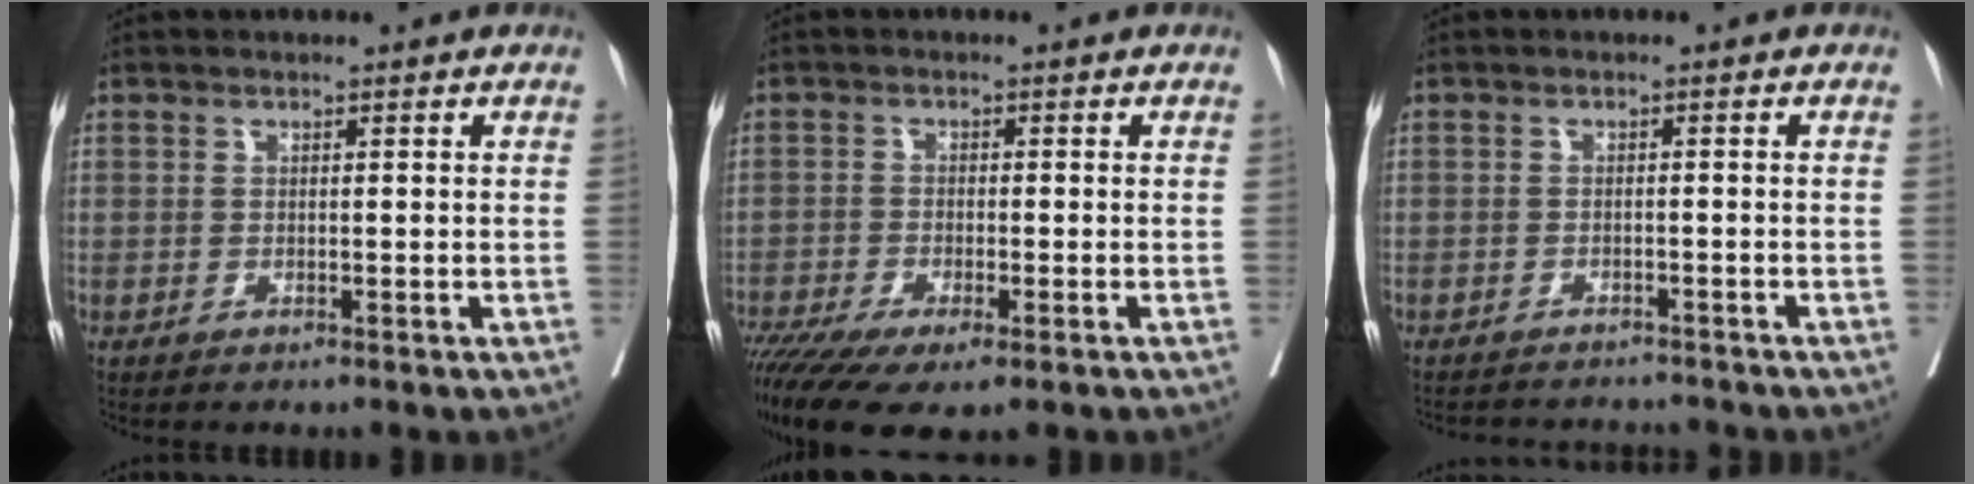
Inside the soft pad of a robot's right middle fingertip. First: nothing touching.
{"total": 11.7, "force": [-8.1, 3.0, 7.9], "torque": [-0.150, -0.021, -0.134]}
{"total": 6.9, "force": [-6.7, 1.3, 1.0], "torque": [-0.010, 0.001, -0.085]}